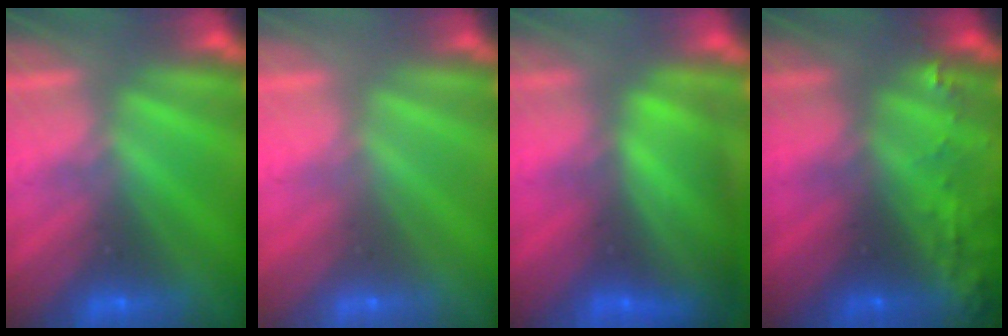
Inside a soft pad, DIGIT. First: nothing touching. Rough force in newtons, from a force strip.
{"total": 2.9}
{"total": 8.4}
{"total": 7.7}